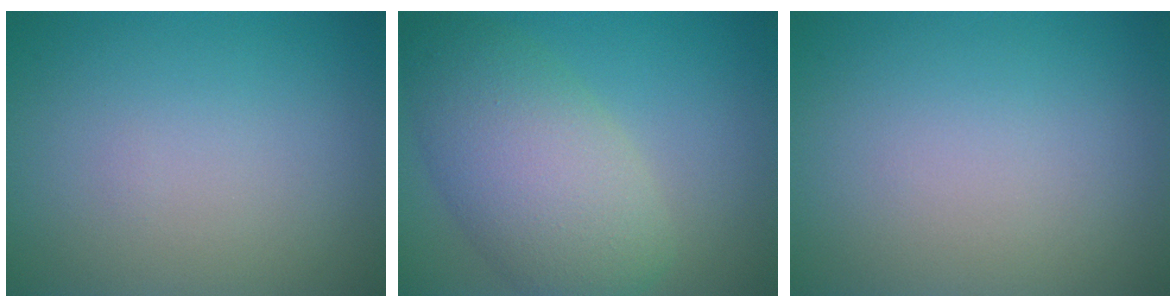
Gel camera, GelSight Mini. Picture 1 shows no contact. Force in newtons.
{"total": 7.8, "press": 7.8, "slide": 0.3}
{"total": 0.0}